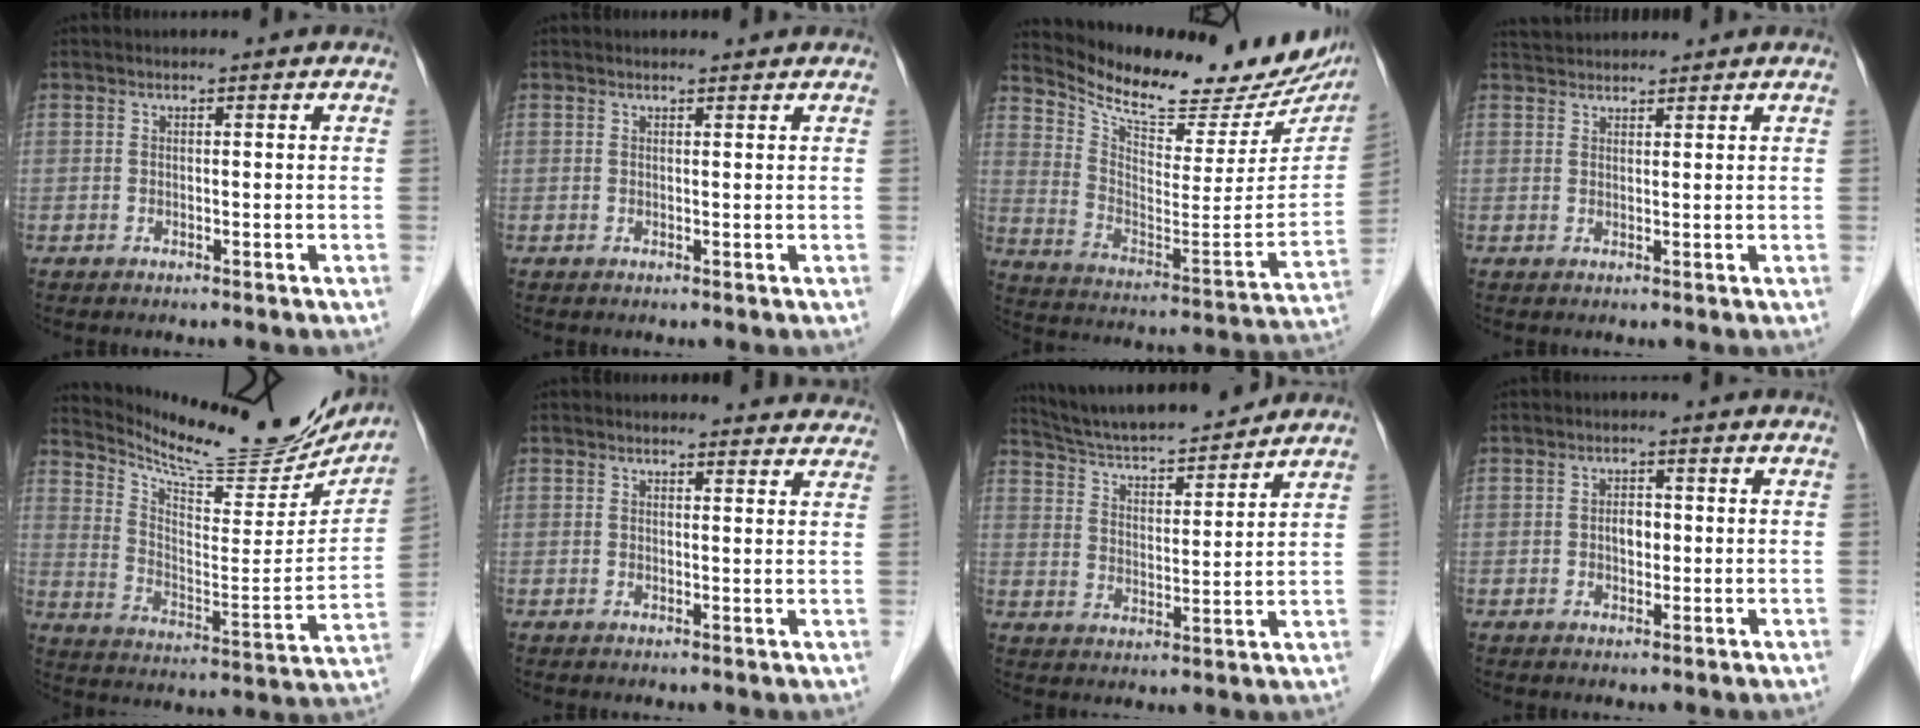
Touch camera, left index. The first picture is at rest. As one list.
[{"total": 1.7, "force": [1.7, 0.2, 0.2], "torque": [-0.011, 0.004, 0.023]}, {"total": 24.1, "force": [21.1, 5.6, 10.1], "torque": [-0.164, -0.057, 0.296]}, {"total": 5.0, "force": [4.9, 0.9, 1.0], "torque": [-0.019, 0.040, 0.082]}, {"total": 20.5, "force": [19.4, 3.4, 5.7], "torque": [-0.104, -0.061, 0.279]}, {"total": 8.4, "force": [8.1, 2.2, 0.8], "torque": [0.025, -0.001, 0.062]}, {"total": 15.6, "force": [14.5, 2.0, 5.5], "torque": [-0.097, 0.014, 0.234]}, {"total": 2.1, "force": [0.0, 1.3, 1.6], "torque": [-0.027, 0.004, 0.000]}]